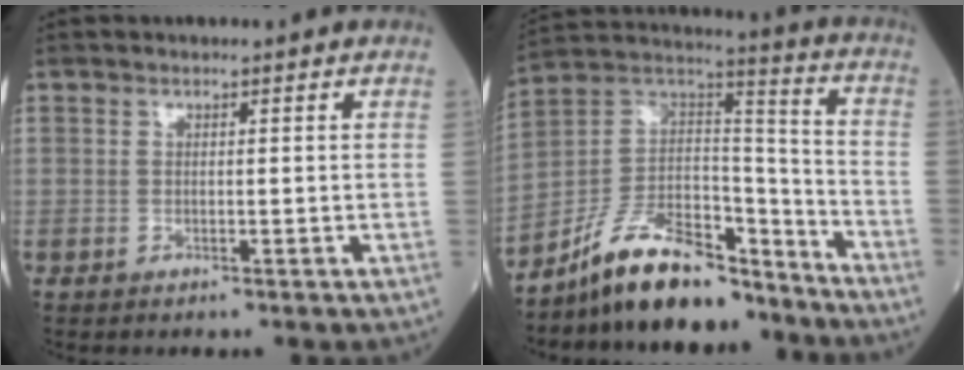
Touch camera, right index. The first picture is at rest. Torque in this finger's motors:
{"motor_torque": [1.18, -0.96, 0.34, 0.08]}